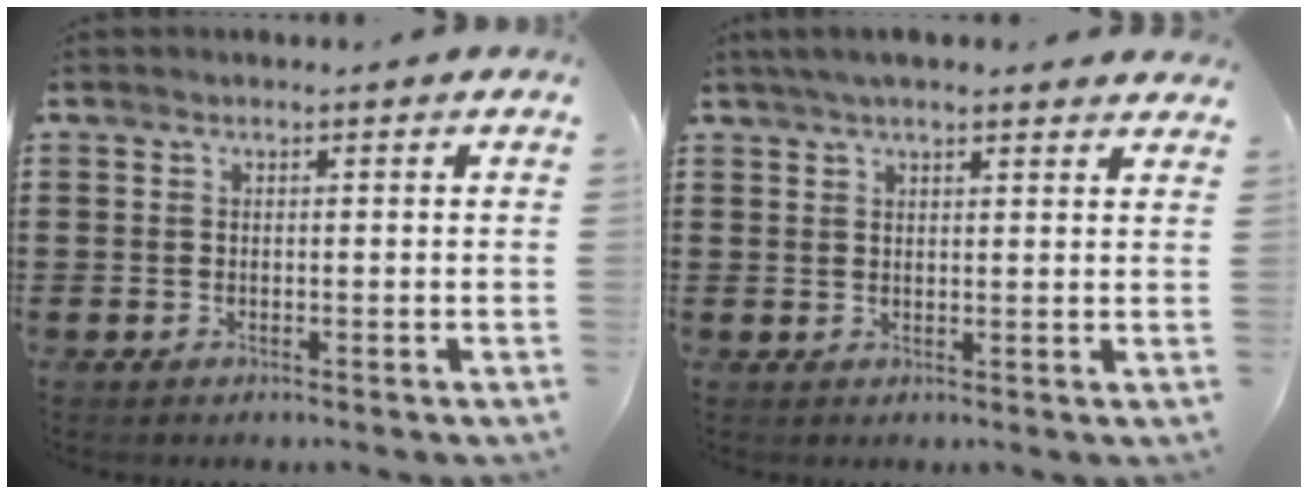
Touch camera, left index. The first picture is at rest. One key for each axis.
{"total": 3.5, "fx": 2.9, "fy": 0.5, "fz": 1.9, "tx": -0.043, "ty": 0.006, "tz": 0.053}